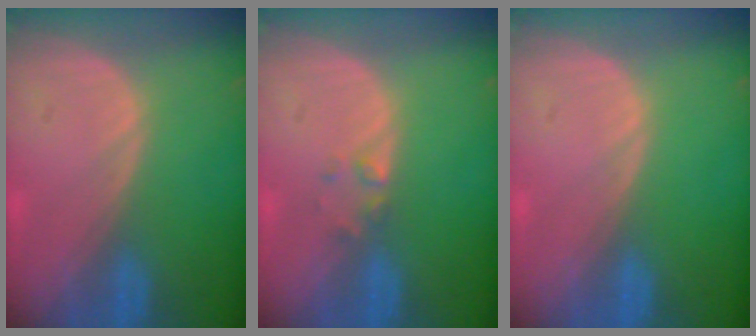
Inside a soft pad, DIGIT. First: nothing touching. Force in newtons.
{"total": 1.4, "press": 1.3, "slide": 0.2}
{"total": 0.0}